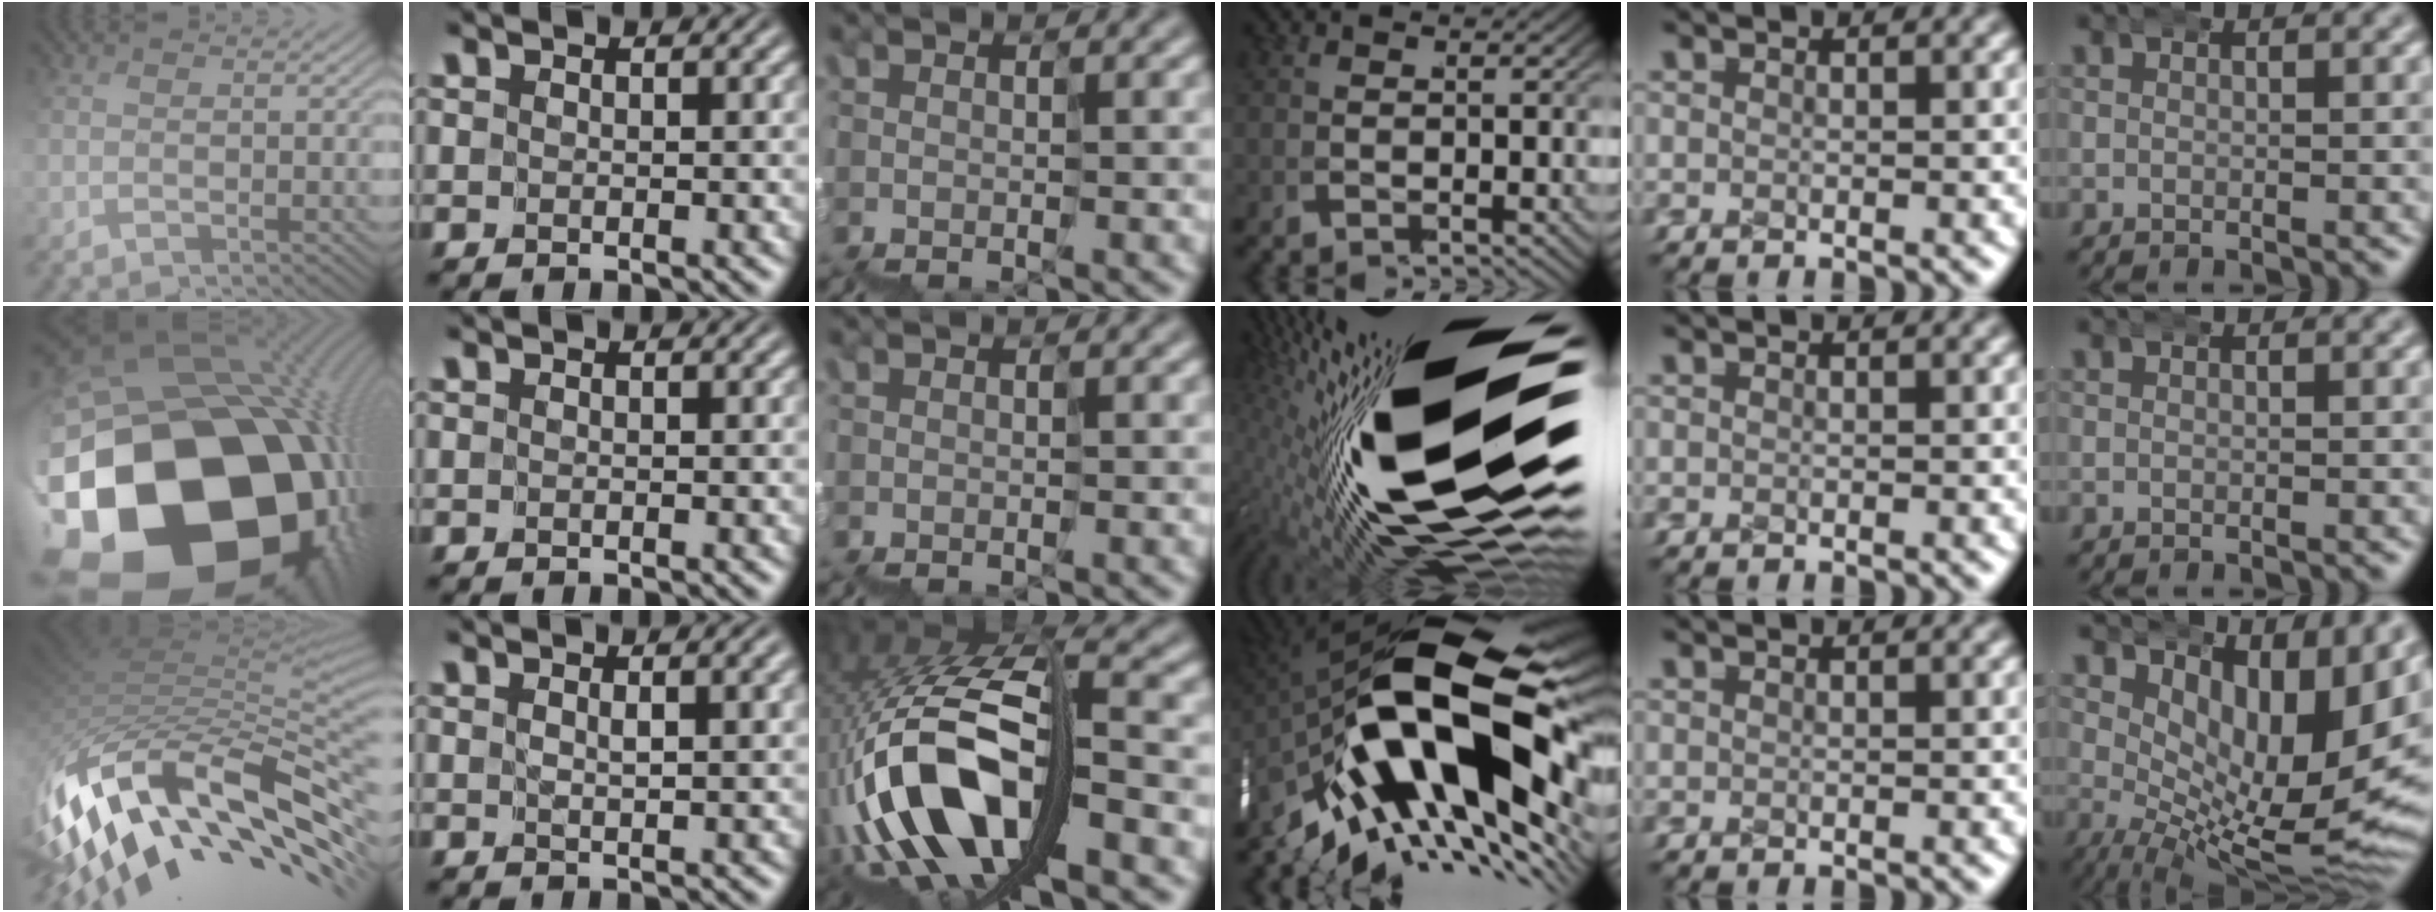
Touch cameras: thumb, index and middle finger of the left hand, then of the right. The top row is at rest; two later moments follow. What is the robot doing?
{"motion": "wrap", "object": "duck tape"}